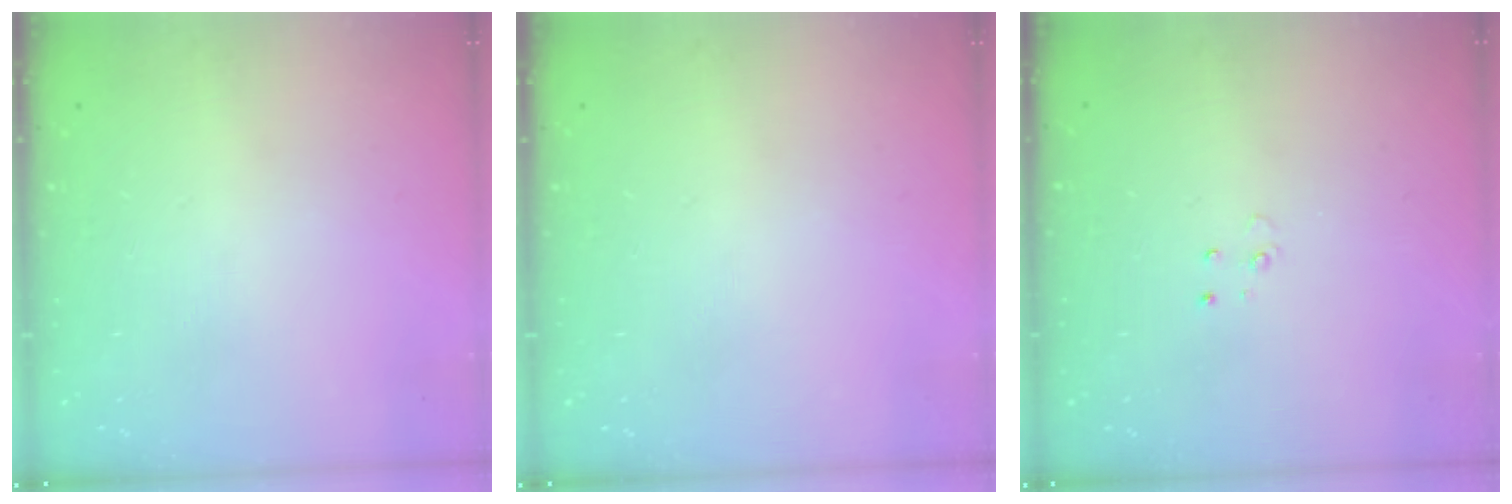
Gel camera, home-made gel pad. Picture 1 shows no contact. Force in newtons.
{"total": 0.0}
{"total": 3.0, "press": 2.9, "slide": 0.3}